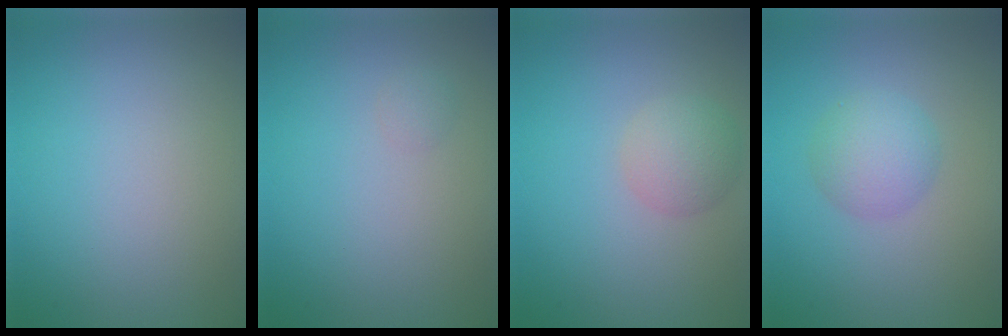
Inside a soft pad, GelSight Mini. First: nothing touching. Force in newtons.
{"total": 0.6, "press": 0.6, "slide": 0.0}
{"total": 2.7, "press": 2.7, "slide": 0.2}
{"total": 3.2, "press": 3.2, "slide": 0.0}